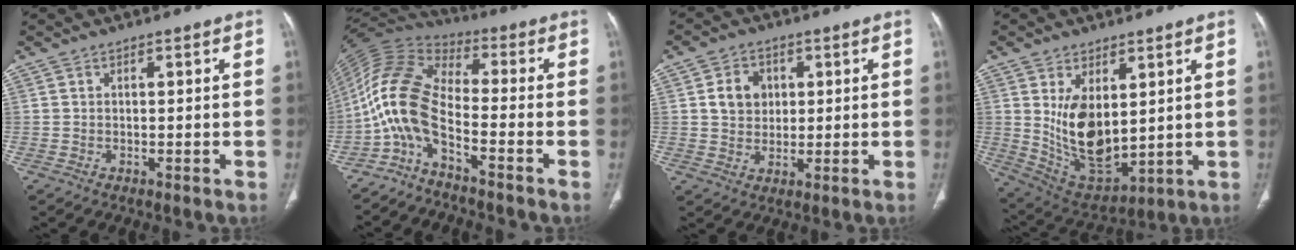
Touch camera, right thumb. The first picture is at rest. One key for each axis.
{"total": 11.2, "fx": -5.3, "fy": 4.1, "fz": 9.0, "tx": -0.202, "ty": 0.066, "tz": -0.119}
{"total": 6.5, "fx": 1.5, "fy": 5.4, "fz": 3.3, "tx": -0.031, "ty": -0.005, "tz": 0.025}
{"total": 13.3, "fx": 2.6, "fy": 7.3, "fz": 10.8, "tx": -0.173, "ty": -0.026, "tz": 0.075}